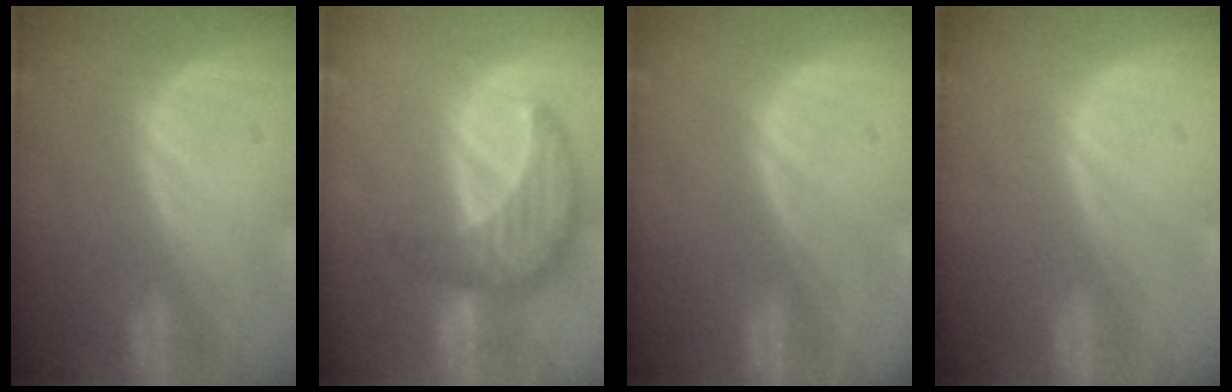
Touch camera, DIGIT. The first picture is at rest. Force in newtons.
{"total": 8.4, "press": 7.6, "slide": 3.6}
{"total": 0.0}
{"total": 0.0}